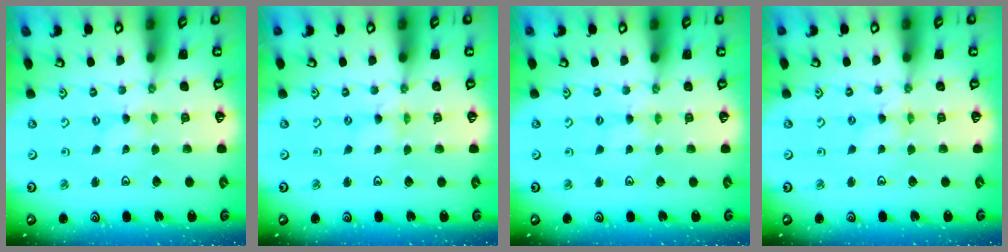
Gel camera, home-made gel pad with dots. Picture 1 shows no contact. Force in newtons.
{"total": 0.0}
{"total": 2.4, "press": 2.4, "slide": 0.4}
{"total": 1.5, "press": 1.4, "slide": 0.3}